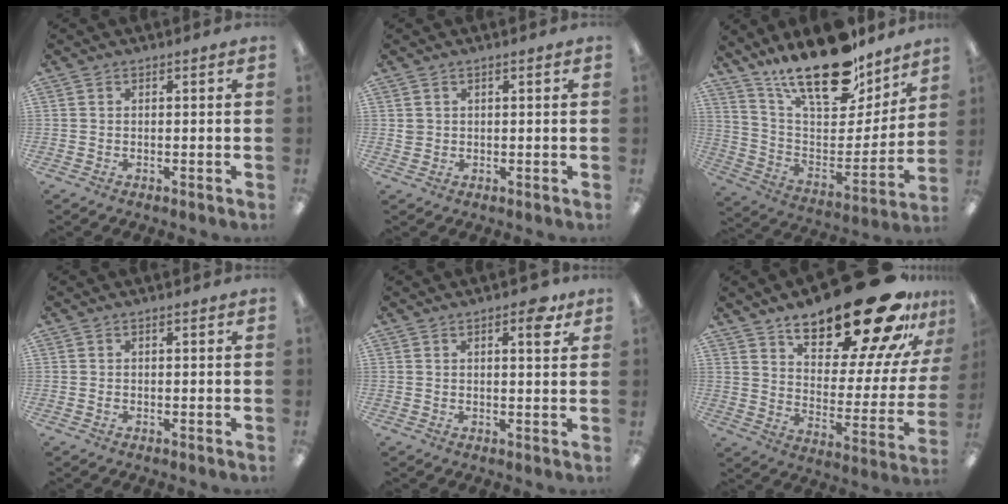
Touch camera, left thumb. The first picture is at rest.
{"total": 1.5, "force": [0.5, 1.4, 0.5], "torque": [-0.013, 0.004, 0.007]}
{"total": 23.8, "force": [18.3, 8.9, 12.3], "torque": [-0.198, -0.117, 0.318]}
{"total": 0.5, "force": [-0.1, 0.3, 0.4], "torque": [-0.008, 0.001, -0.003]}
{"total": 4.9, "force": [2.6, 1.7, 3.8], "torque": [-0.043, -0.010, 0.036]}
{"total": 27.0, "force": [19.3, 8.4, 16.9], "torque": [-0.240, -0.128, 0.310]}